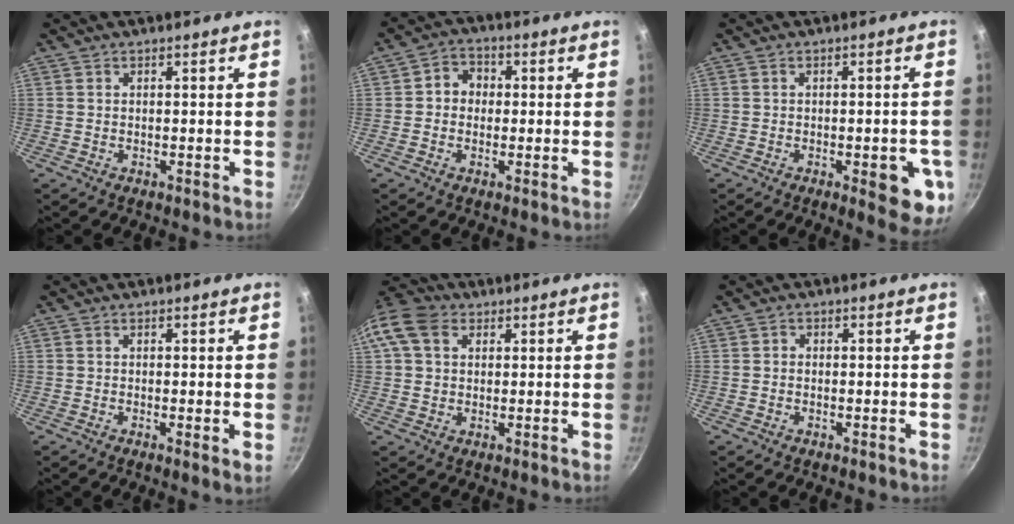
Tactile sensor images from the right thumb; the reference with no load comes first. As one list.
[{"total": 4.8, "force": [0.1, 4.2, 2.2], "torque": [-0.008, 0.010, -0.009]}, {"total": 9.2, "force": [-2.8, 3.4, 8.1], "torque": [-0.067, 0.009, -0.030]}, {"total": 1.7, "force": [0.1, 0.3, 1.6], "torque": [-0.024, -0.007, -0.002]}, {"total": 10.6, "force": [3.3, 8.0, 6.1], "torque": [-0.113, 0.012, 0.045]}, {"total": 0.8, "force": [-0.2, 0.7, 0.2], "torque": [-0.003, 0.004, -0.004]}]